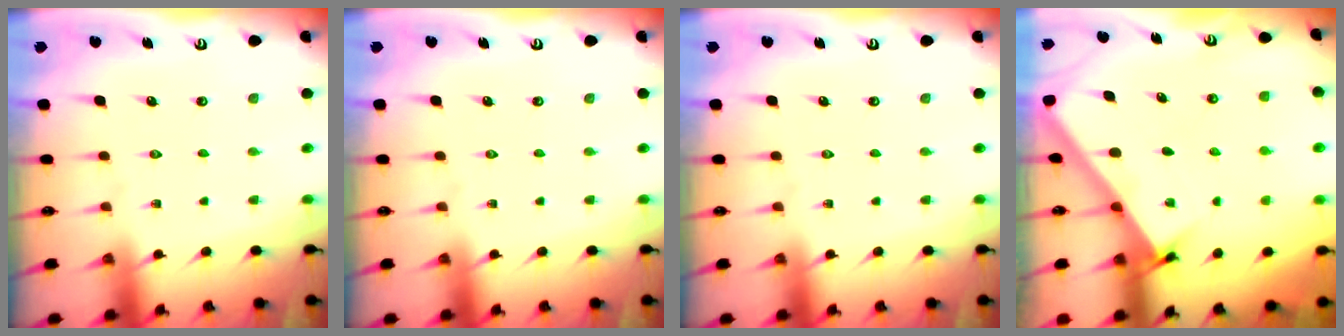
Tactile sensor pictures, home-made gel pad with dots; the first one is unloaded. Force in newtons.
{"total": 0.0}
{"total": 0.0}
{"total": 3.2, "press": 3.2, "slide": 0.2}